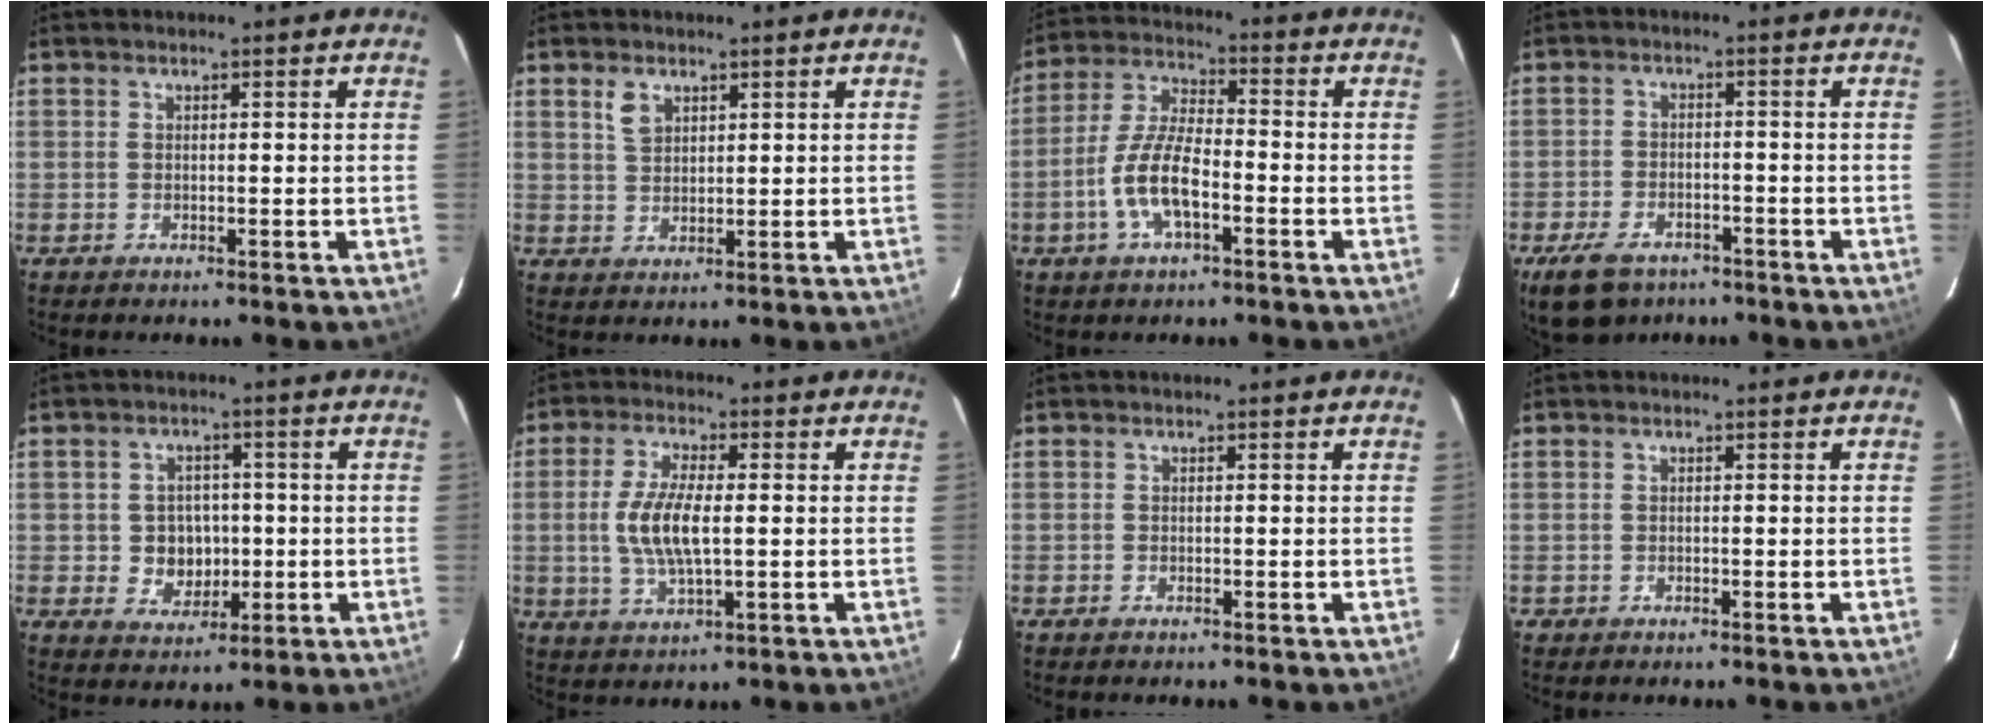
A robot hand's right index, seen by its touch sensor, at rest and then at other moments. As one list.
[{"total": 3.4, "force": [1.8, 2.2, 1.9], "torque": [-0.033, 0.005, 0.037]}, {"total": 10.0, "force": [-3.7, 3.5, 8.6], "torque": [-0.185, 0.004, -0.072]}, {"total": 10.1, "force": [-7.0, 5.5, 4.7], "torque": [-0.120, -0.008, -0.114]}, {"total": 6.1, "force": [-0.5, 5.6, 2.3], "torque": [-0.054, 0.013, 0.005]}, {"total": 9.1, "force": [-0.2, 3.3, 8.5], "torque": [-0.171, -0.001, -0.002]}, {"total": 0.0}, {"total": 0.8, "force": [-0.4, 0.7, -0.1], "torque": [0.001, 0.002, -0.006]}]